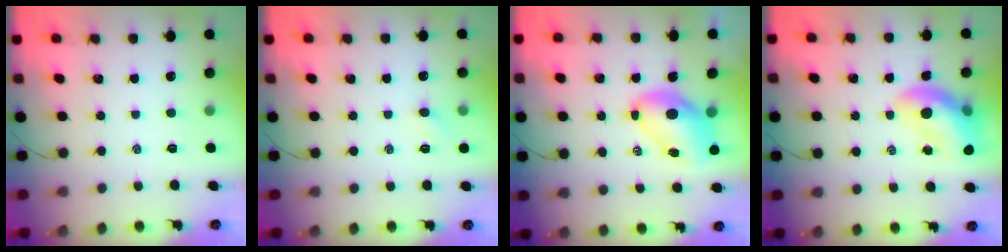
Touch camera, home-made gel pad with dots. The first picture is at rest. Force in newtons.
{"total": 2.4, "press": 2.3, "slide": 0.7}
{"total": 8.5, "press": 8.2, "slide": 2.1}
{"total": 12.6, "press": 12.1, "slide": 3.4}